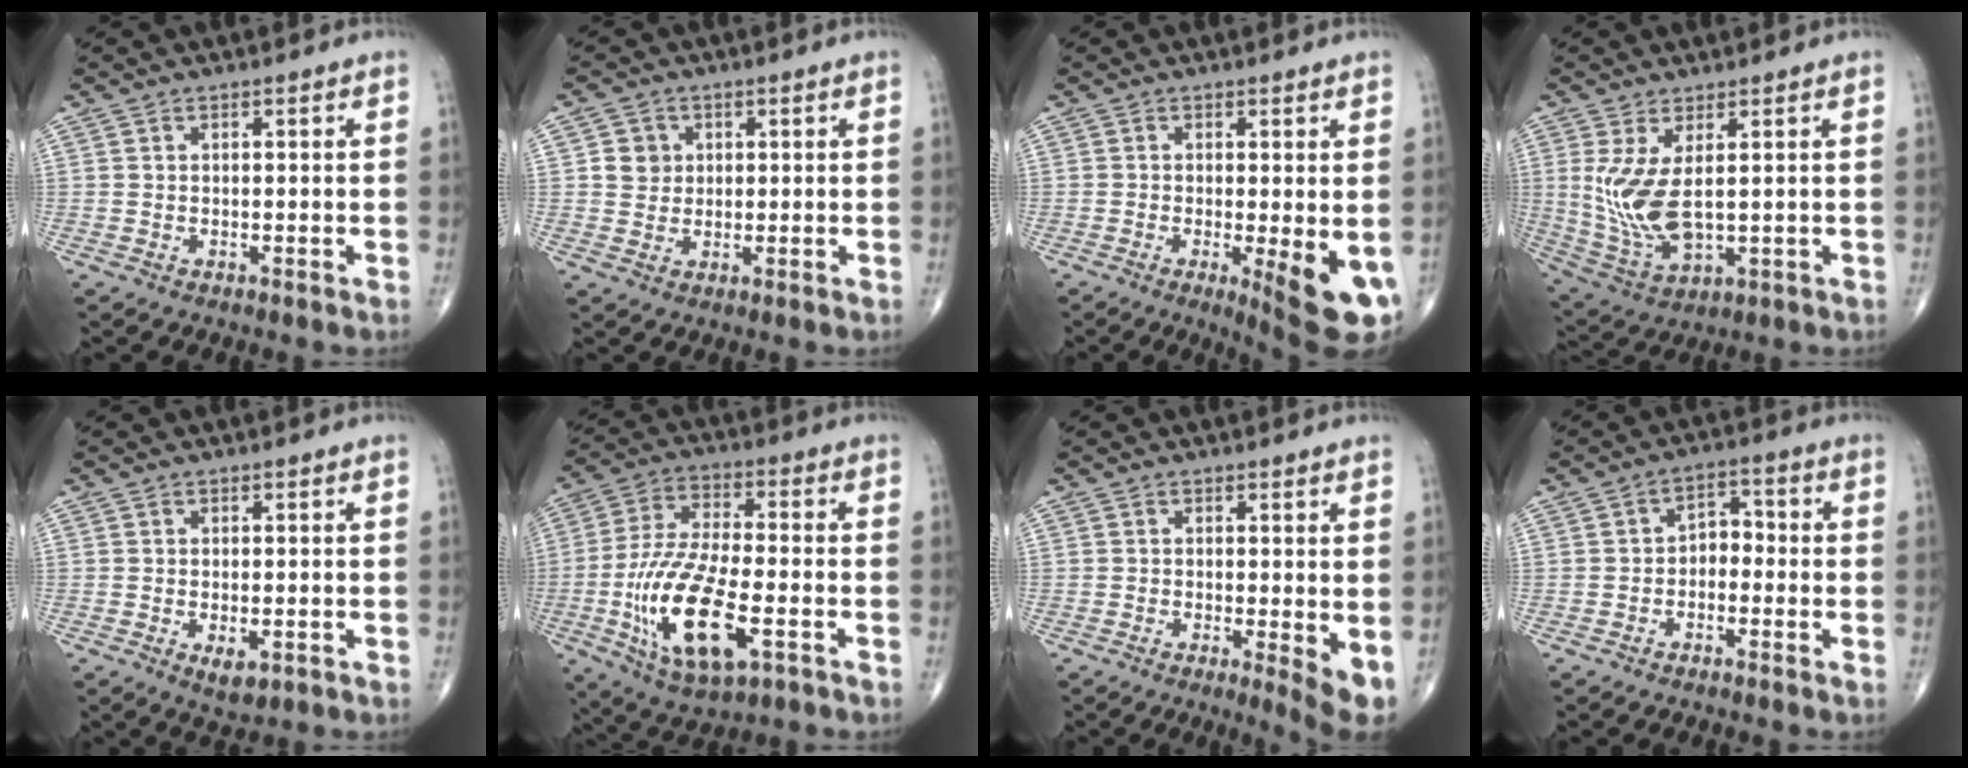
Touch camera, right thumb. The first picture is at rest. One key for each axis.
{"total": 3.9, "fx": 0.9, "fy": 3.6, "fz": 1.1, "tx": 0.003, "ty": 0.000, "tz": 0.013}
{"total": 9.1, "fx": -2.2, "fy": 2.2, "fz": 8.5, "tx": -0.113, "ty": -0.020, "tz": -0.027}
{"total": 10.0, "fx": 1.4, "fy": 4.3, "fz": 8.9, "tx": -0.193, "ty": -0.023, "tz": 0.044}
{"total": 3.3, "fx": -1.2, "fy": 1.5, "fz": 2.7, "tx": -0.042, "ty": -0.006, "tz": -0.014}
{"total": 18.4, "fx": -5.7, "fy": 7.1, "fz": 16.0, "tx": -0.320, "ty": 0.010, "tz": -0.095}
{"total": 5.0, "fx": -0.5, "fy": 1.2, "fz": 4.8, "tx": -0.071, "ty": -0.014, "tz": -0.012}
{"total": 4.1, "fx": -1.2, "fy": 2.9, "fz": 2.7, "tx": -0.021, "ty": 0.026, "tz": -0.033}